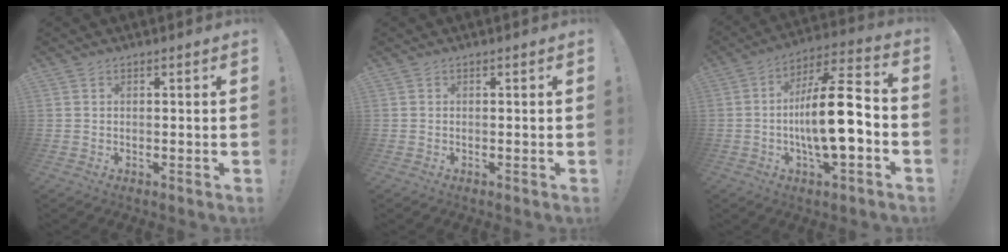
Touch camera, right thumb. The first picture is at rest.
{"total": 0.0}
{"total": 18.1, "force": [-2.8, 5.1, 17.1], "torque": [-0.296, 0.008, -0.050]}